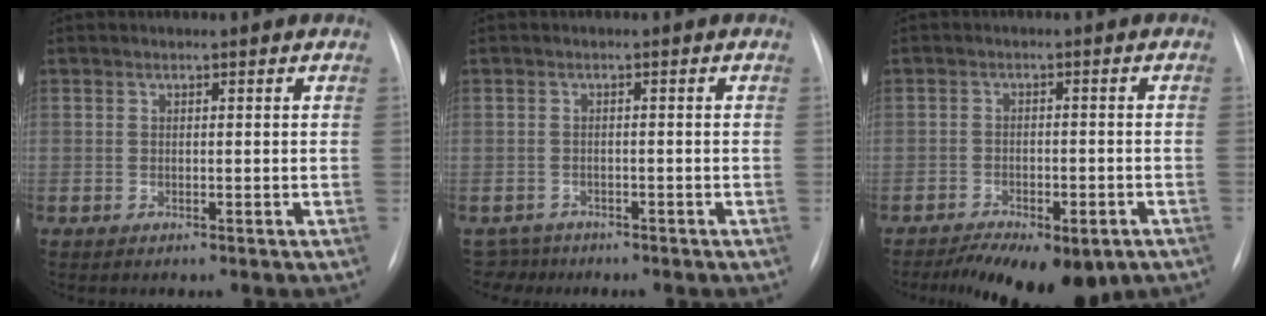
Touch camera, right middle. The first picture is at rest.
{"total": 2.8, "force": [-2.3, 1.1, -1.0], "torque": [0.017, -0.002, -0.040]}
{"total": 12.8, "force": [-9.0, 5.0, 7.7], "torque": [-0.114, -0.006, -0.123]}